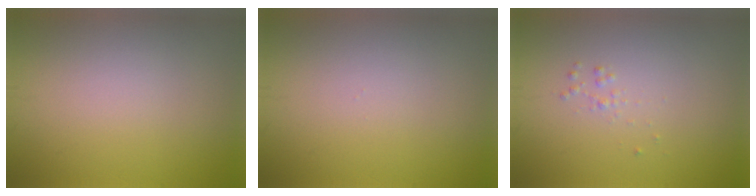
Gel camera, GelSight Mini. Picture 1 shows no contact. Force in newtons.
{"total": 0.0}
{"total": 0.5, "press": 0.5, "slide": 0.0}